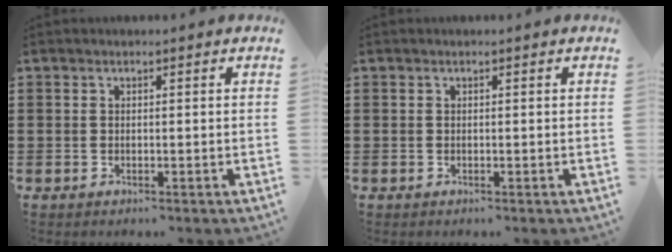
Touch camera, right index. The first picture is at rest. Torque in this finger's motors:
{"motor_torque": [0.68, 1.46, 0.00, 0.01]}